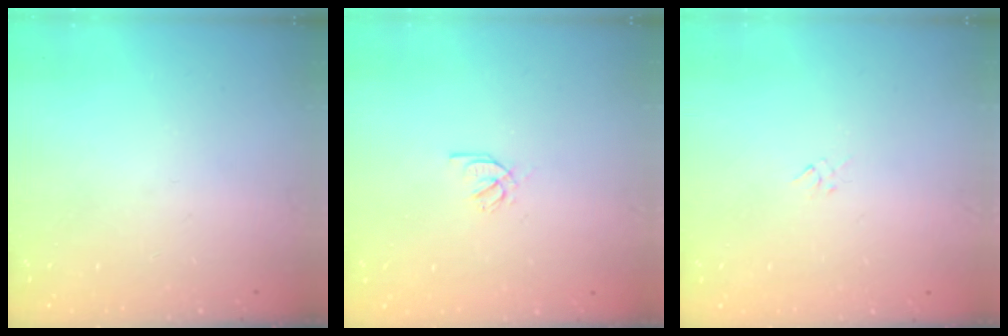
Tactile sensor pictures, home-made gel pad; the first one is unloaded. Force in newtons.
{"total": 2.2, "press": 2.2, "slide": 0.0}
{"total": 2.3, "press": 2.2, "slide": 0.6}